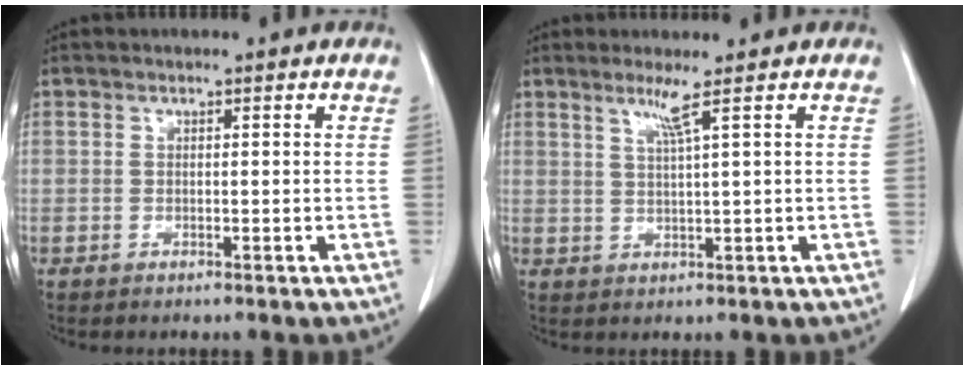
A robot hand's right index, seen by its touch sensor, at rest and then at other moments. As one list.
[{"total": 2.8, "force": [1.6, -1.1, 2.0], "torque": [-0.044, -0.009, 0.037]}]